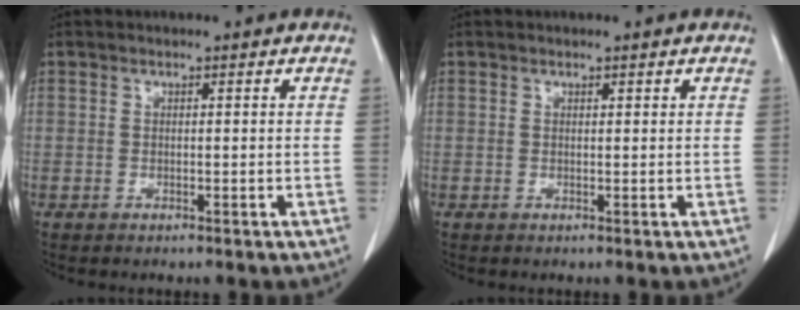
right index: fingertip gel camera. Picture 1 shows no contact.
{"total": 0.0}